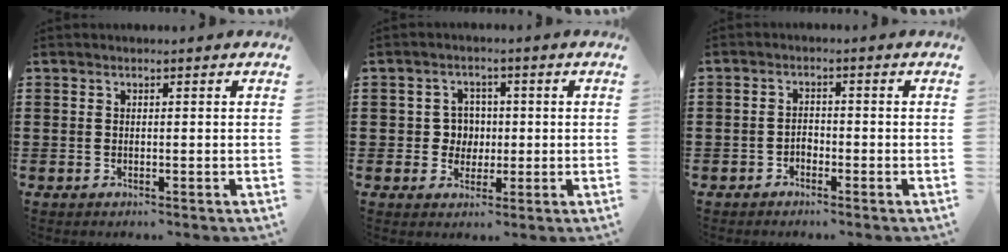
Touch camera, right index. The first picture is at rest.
{"total": 3.8, "force": [-0.1, 3.6, 1.2], "torque": [-0.039, 0.011, -0.005]}
{"total": 1.6, "force": [-1.2, 0.9, 0.3], "torque": [-0.011, -0.001, -0.027]}